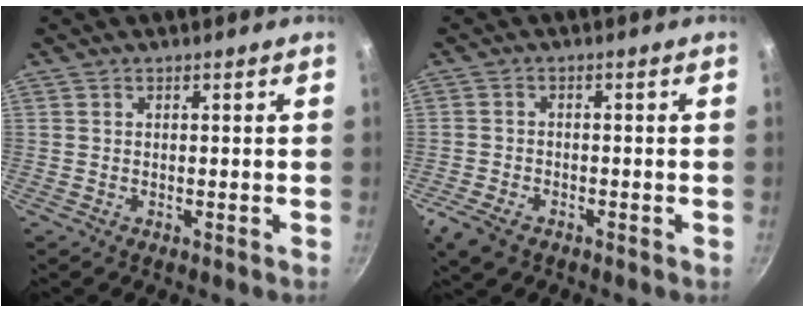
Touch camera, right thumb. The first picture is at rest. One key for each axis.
{"total": 5.3, "fx": -3.2, "fy": 3.0, "fz": 3.0, "tx": -0.071, "ty": 0.007, "tz": -0.063}